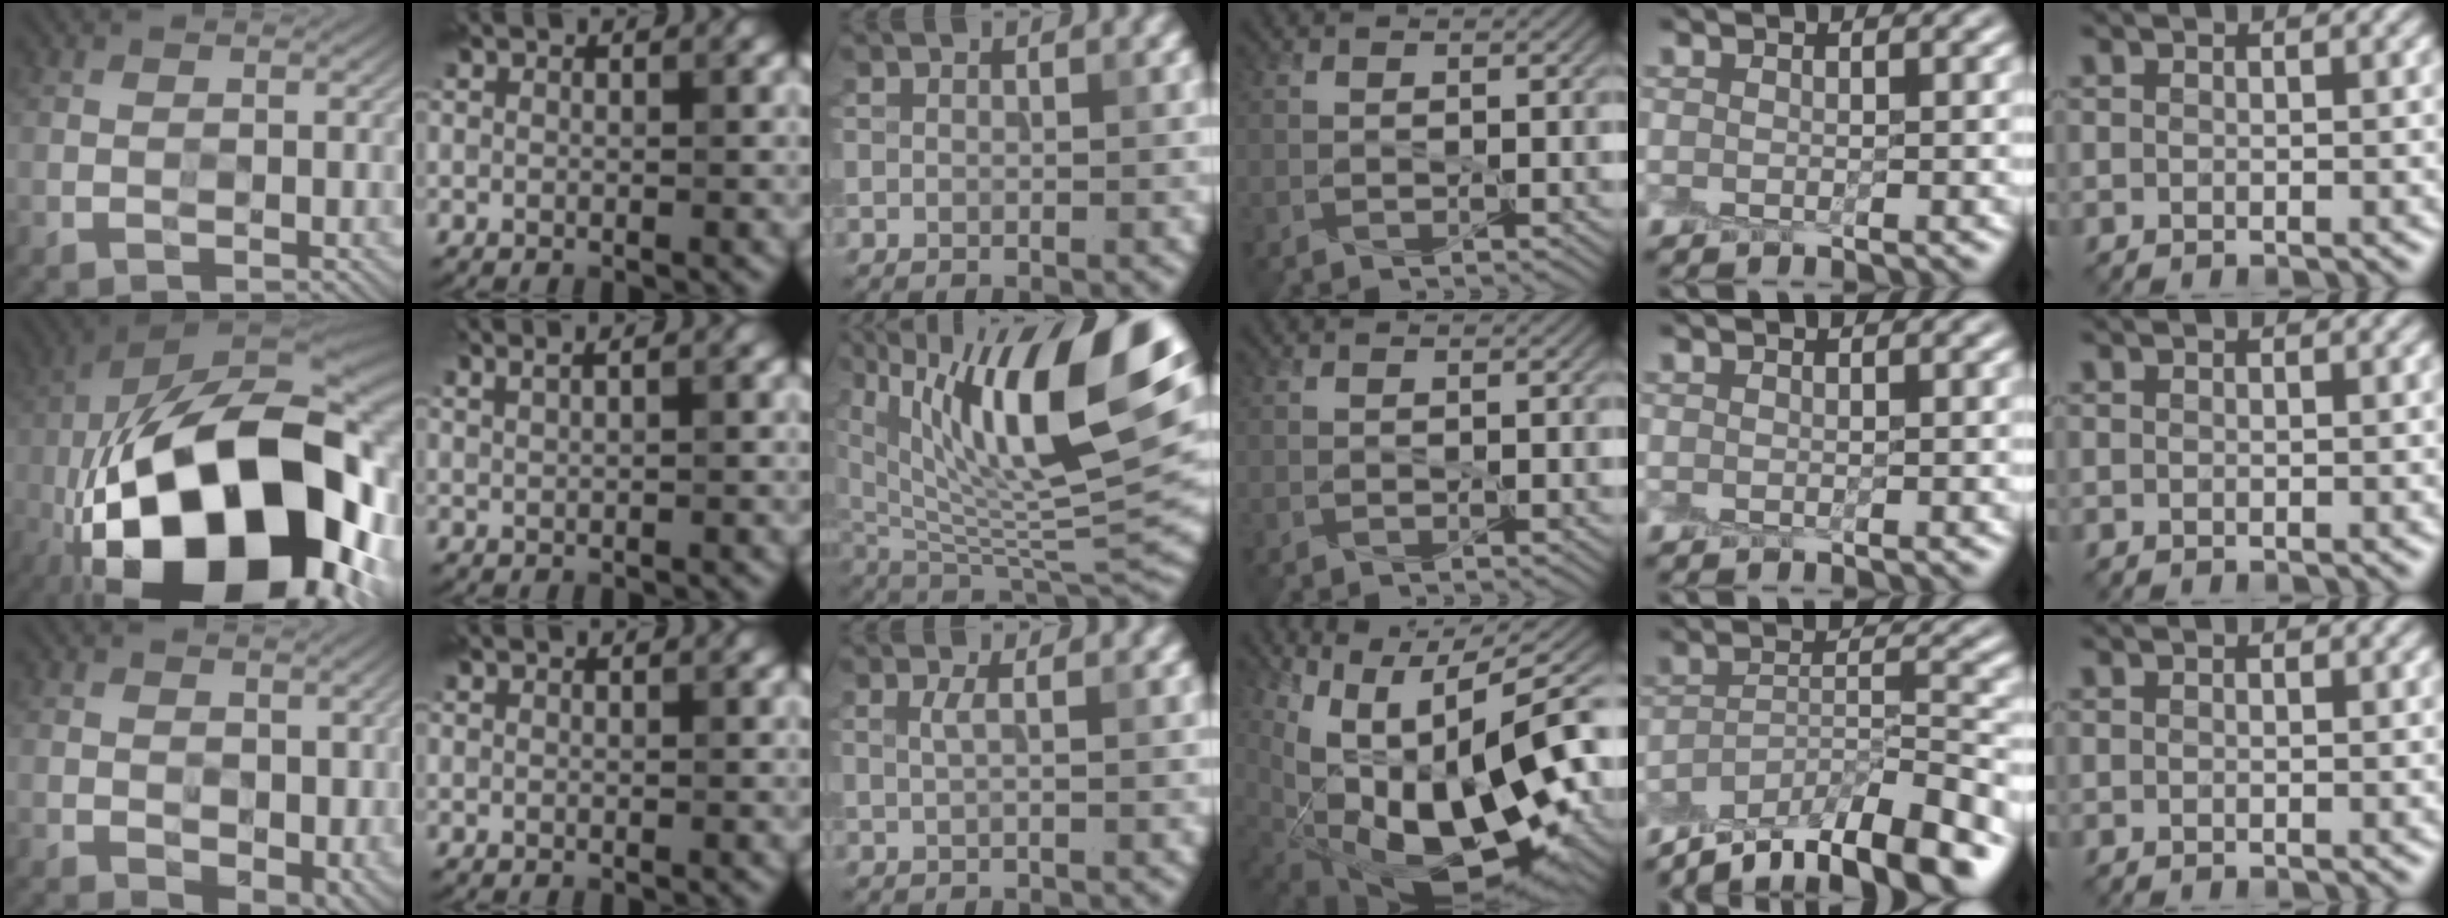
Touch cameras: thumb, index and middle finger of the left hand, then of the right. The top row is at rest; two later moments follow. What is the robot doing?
{"motion": "peel", "object": "aluminum foil"}